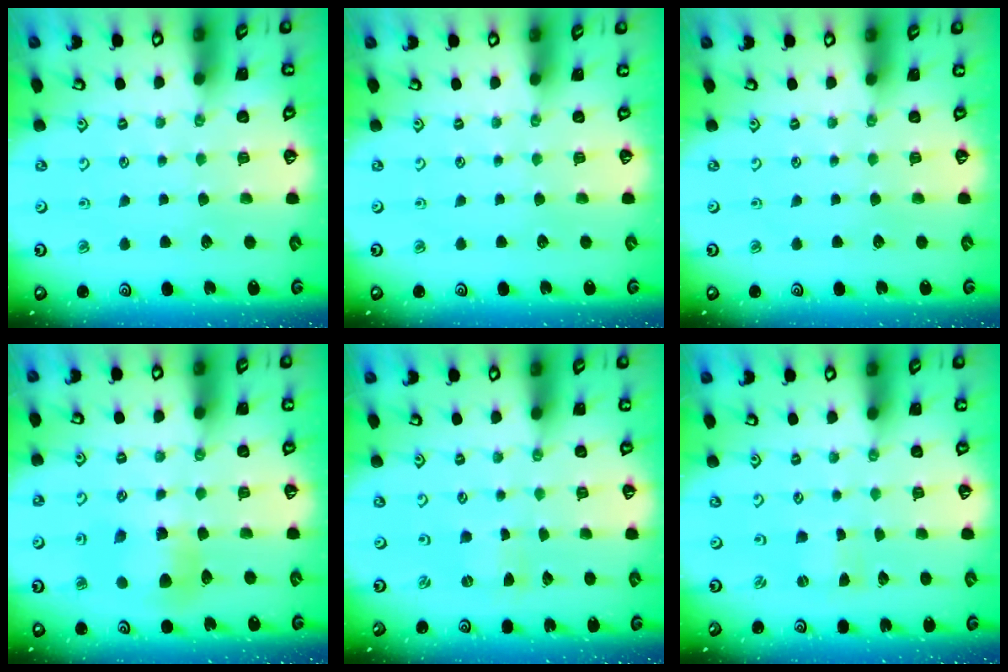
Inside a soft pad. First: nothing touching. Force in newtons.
{"total": 0.0}
{"total": 0.0}
{"total": 7.4, "press": 7.4, "slide": 0.8}
{"total": 0.0}
{"total": 0.0}